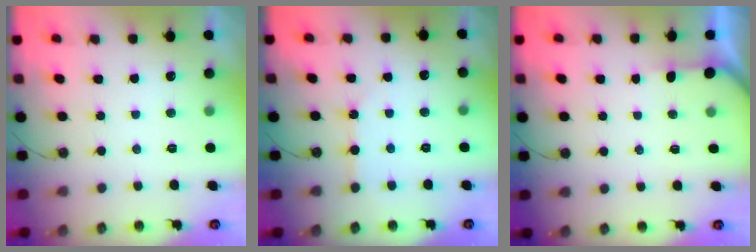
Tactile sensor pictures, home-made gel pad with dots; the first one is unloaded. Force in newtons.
{"total": 4.2, "press": 4.2, "slide": 0.4}
{"total": 2.4, "press": 2.4, "slide": 0.3}